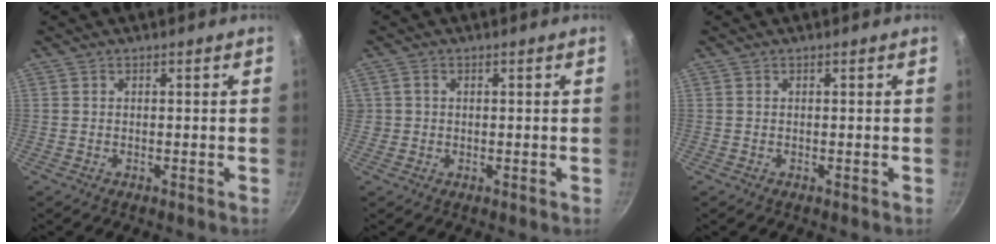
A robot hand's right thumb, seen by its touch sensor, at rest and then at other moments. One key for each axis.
{"total": 1.0, "fx": 0.1, "fy": 0.9, "fz": 0.3, "tx": 0.000, "ty": 0.005, "tz": 0.003}
{"total": 0.0}